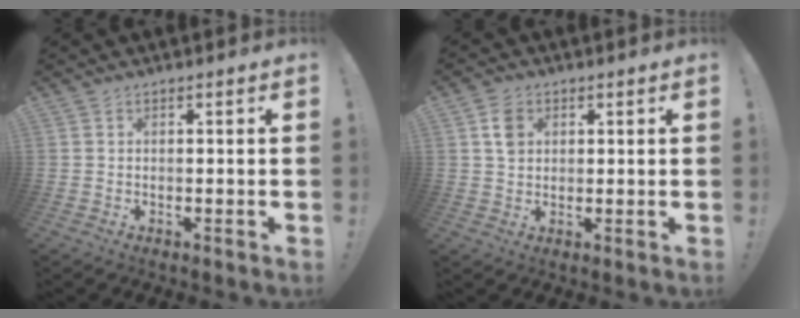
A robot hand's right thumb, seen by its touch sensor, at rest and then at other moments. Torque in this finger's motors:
{"motor_torque": [0.38, 0.33, 0.12, -0.18, -0.01]}